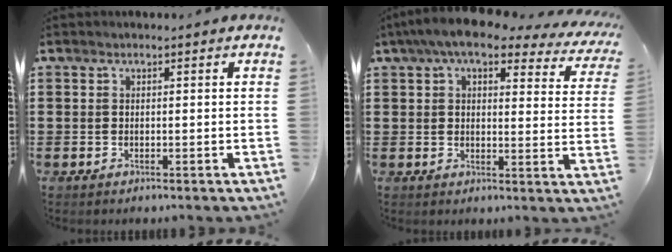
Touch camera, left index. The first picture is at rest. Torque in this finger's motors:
{"motor_torque": [1.86, -0.28, 1.04, 0.21]}